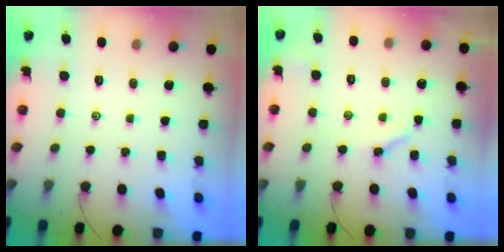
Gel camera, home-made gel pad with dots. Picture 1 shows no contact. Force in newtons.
{"total": 4.4, "press": 4.3, "slide": 0.9}